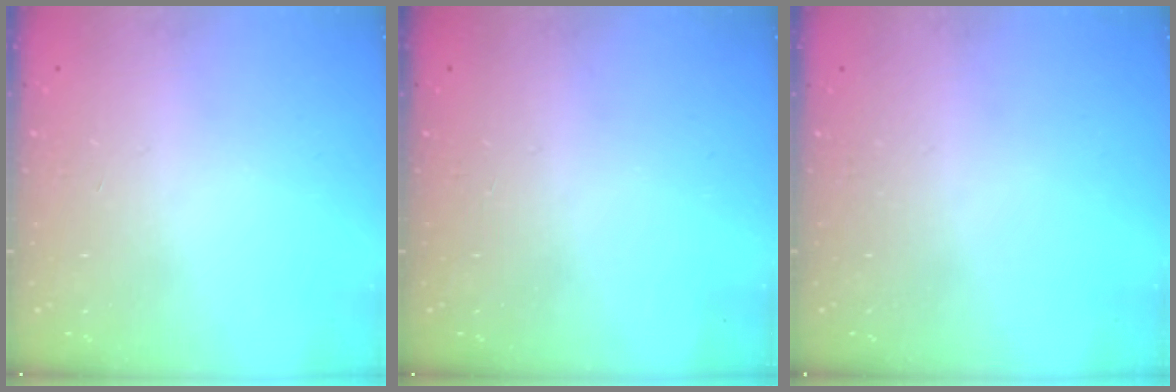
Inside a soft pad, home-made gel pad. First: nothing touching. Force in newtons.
{"total": 0.0}
{"total": 0.0}